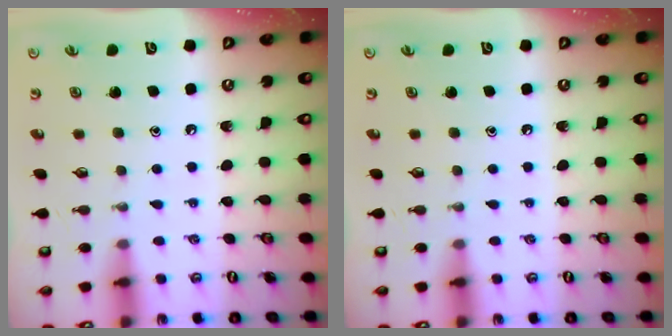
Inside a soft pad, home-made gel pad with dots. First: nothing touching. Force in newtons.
{"total": 0.0}